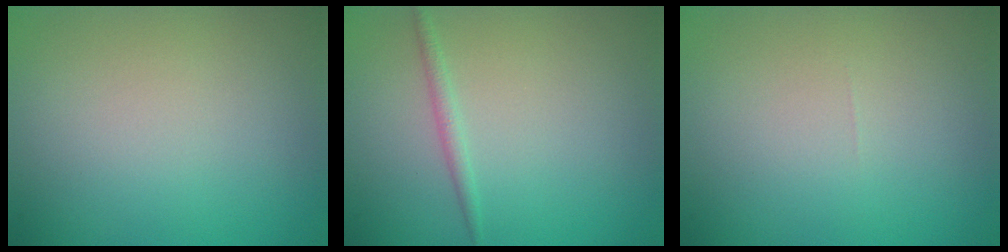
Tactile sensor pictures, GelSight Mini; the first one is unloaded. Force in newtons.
{"total": 1.1, "press": 1.1, "slide": 0.1}
{"total": 0.0}